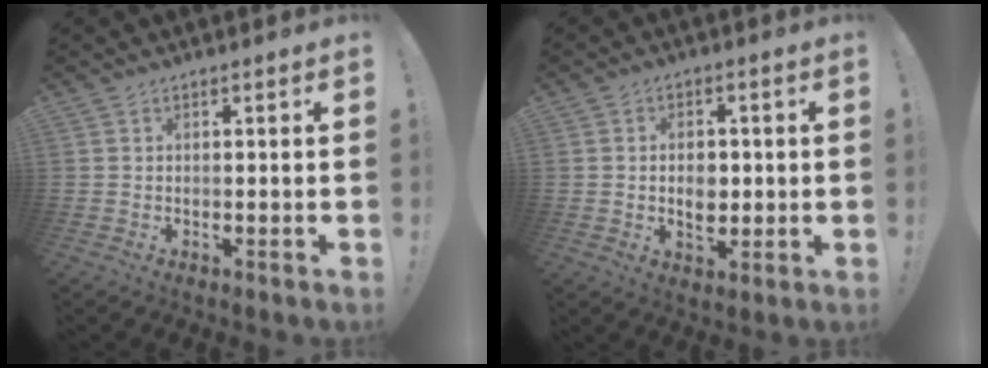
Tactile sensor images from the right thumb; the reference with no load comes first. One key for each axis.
{"total": 5.9, "fx": -0.1, "fy": 4.5, "fz": 3.9, "tx": -0.044, "ty": 0.000, "tz": -0.004}